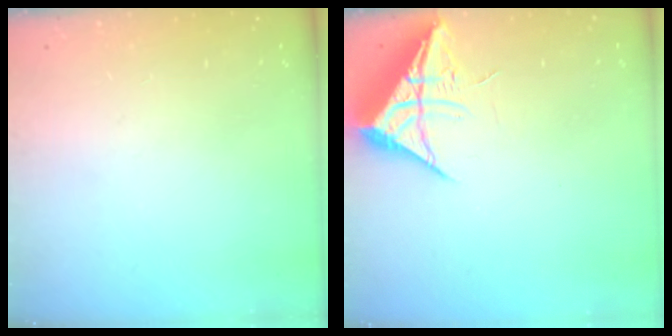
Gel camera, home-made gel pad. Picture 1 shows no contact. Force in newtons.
{"total": 10.0, "press": 9.9, "slide": 1.0}